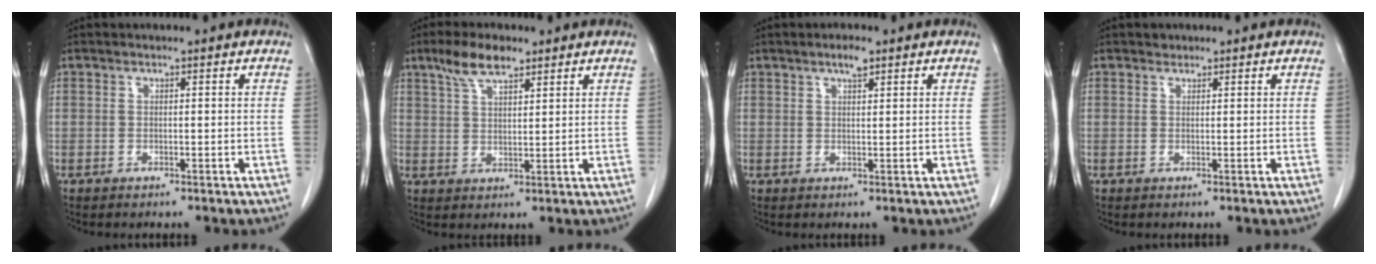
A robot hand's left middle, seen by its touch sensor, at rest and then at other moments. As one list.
[{"total": 6.0, "force": [4.3, 1.9, 3.8], "torque": [-0.079, 0.012, 0.083]}, {"total": 2.2, "force": [1.5, 0.5, 1.5], "torque": [-0.029, 0.001, 0.025]}, {"total": 0.7, "force": [0.6, 0.4, 0.0], "torque": [-0.002, -0.002, 0.008]}]